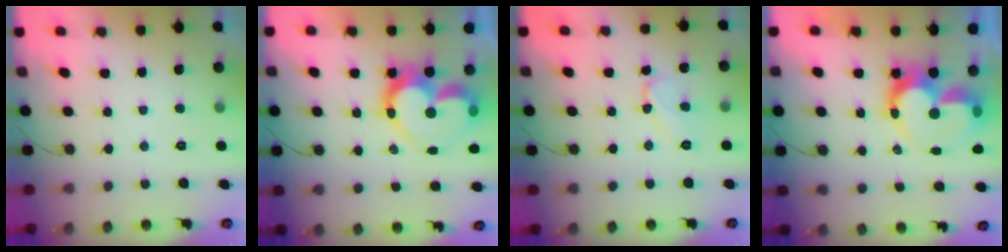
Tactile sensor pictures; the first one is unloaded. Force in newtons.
{"total": 15.4, "press": 15.3, "slide": 1.2}
{"total": 6.7, "press": 6.6, "slide": 0.7}
{"total": 12.7, "press": 12.6, "slide": 0.9}